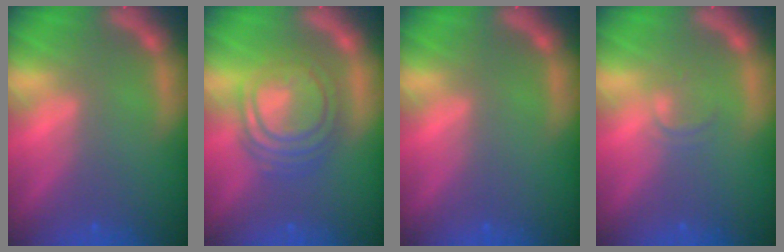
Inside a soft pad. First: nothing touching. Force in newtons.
{"total": 8.1}
{"total": 0.0}
{"total": 1.4}